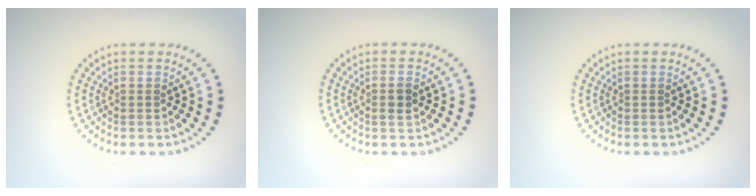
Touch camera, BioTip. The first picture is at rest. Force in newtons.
{"total": 1.3, "press": 1.2, "slide": 0.4}
{"total": 0.0}